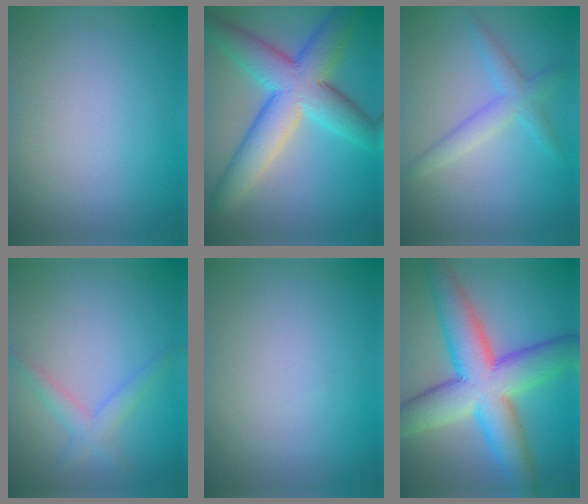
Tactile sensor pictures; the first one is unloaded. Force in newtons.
{"total": 9.2, "press": 9.2, "slide": 0.1}
{"total": 2.9, "press": 2.9, "slide": 0.1}
{"total": 2.1, "press": 2.1, "slide": 0.1}
{"total": 0.0}
{"total": 11.1, "press": 11.1, "slide": 0.4}